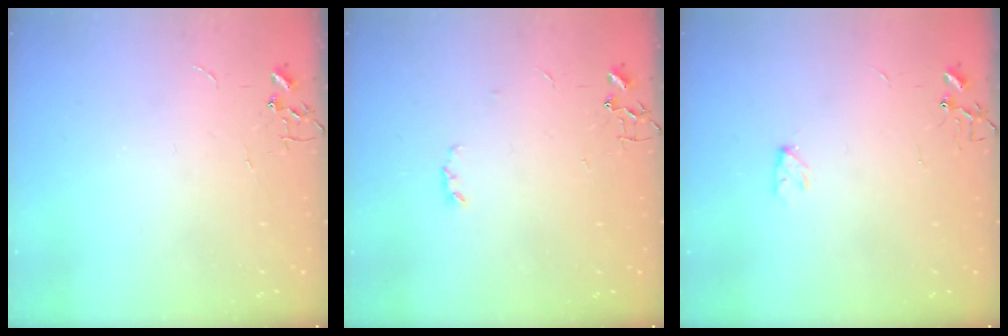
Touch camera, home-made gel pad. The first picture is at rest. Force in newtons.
{"total": 2.9, "press": 2.8, "slide": 0.5}
{"total": 3.9, "press": 3.9, "slide": 0.7}